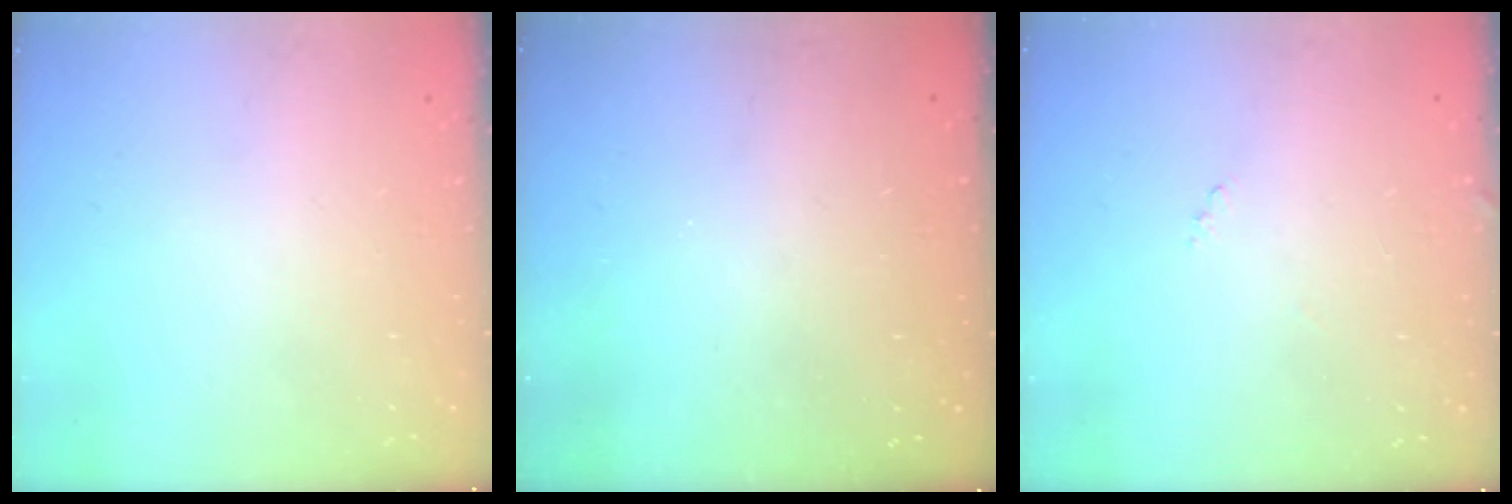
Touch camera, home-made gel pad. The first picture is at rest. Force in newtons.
{"total": 3.2, "press": 3.2, "slide": 0.1}
{"total": 6.7, "press": 6.7, "slide": 0.6}